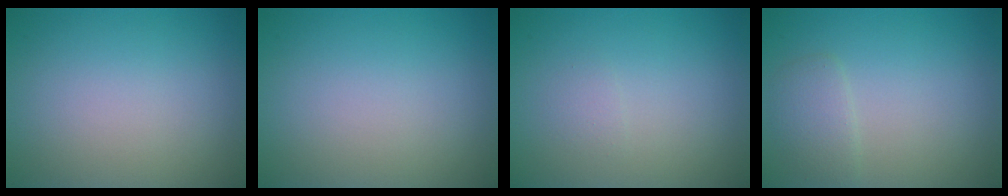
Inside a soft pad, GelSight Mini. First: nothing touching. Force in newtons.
{"total": 0.0}
{"total": 0.7, "press": 0.7, "slide": 0.0}
{"total": 1.8, "press": 1.8, "slide": 0.2}